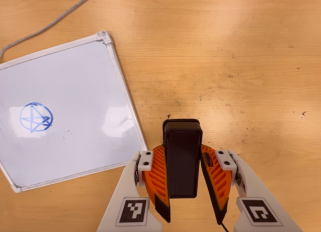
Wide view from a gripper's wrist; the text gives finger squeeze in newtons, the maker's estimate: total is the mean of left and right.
{"total": 5.3, "left": 4.4, "right": 6.2}